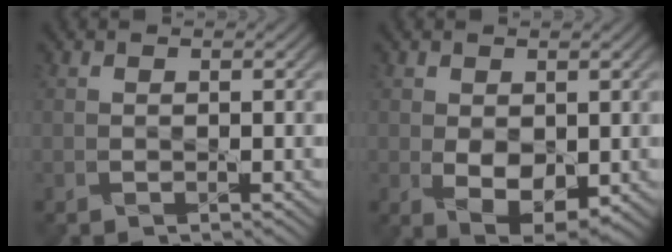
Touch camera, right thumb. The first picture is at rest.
{"total": 4.9, "force": [-0.3, 3.0, 3.8], "torque": [-0.078, -0.012, 0.001]}